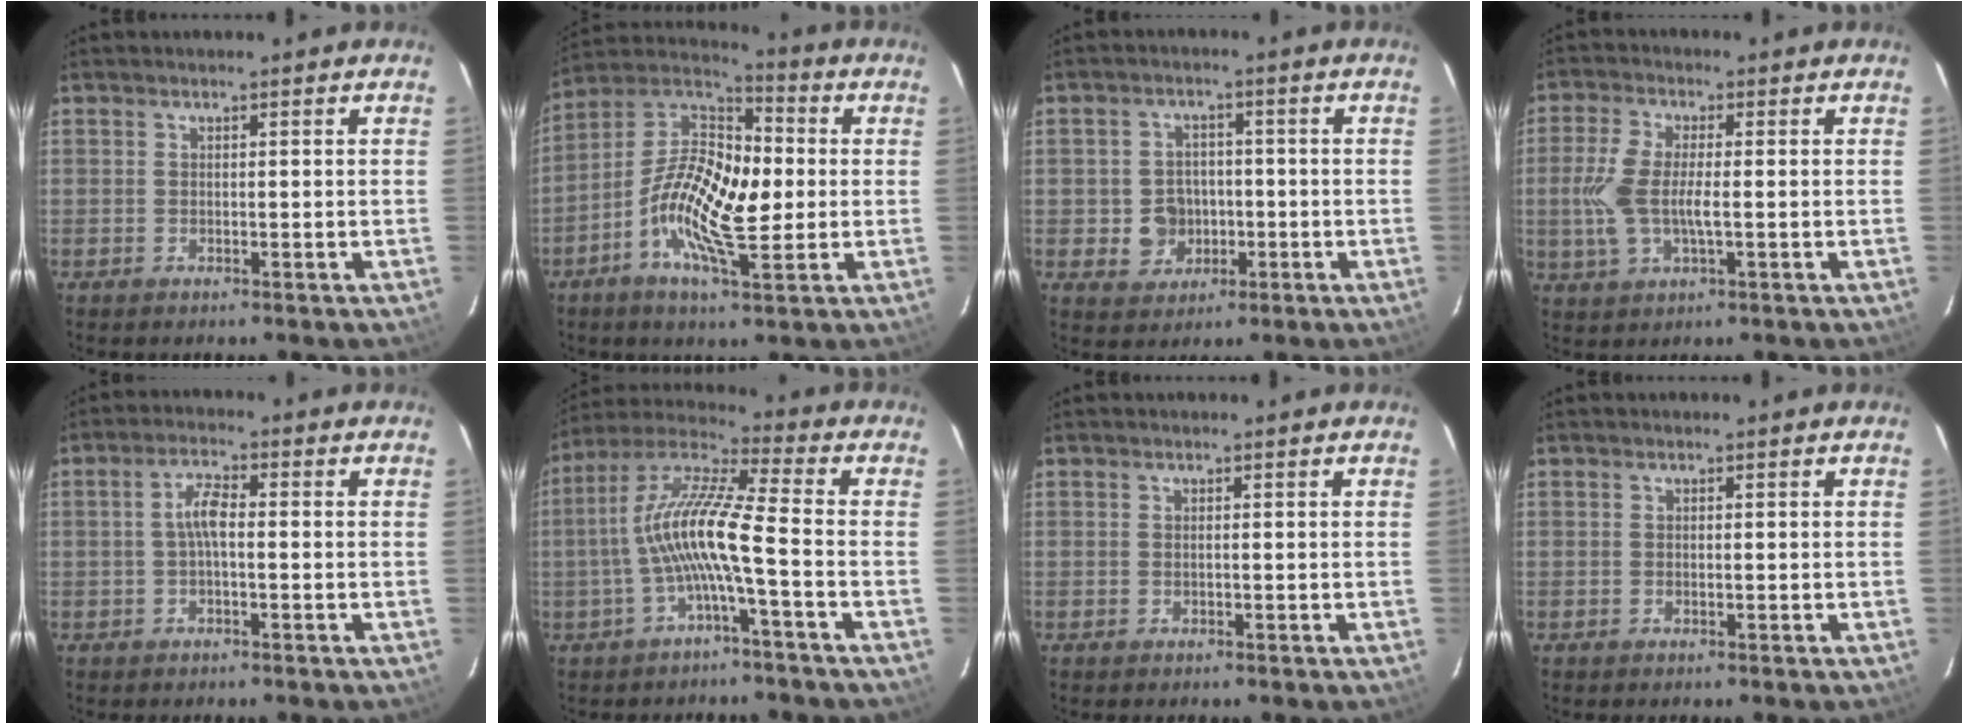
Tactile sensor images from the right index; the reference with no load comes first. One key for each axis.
{"total": 16.0, "fx": -1.9, "fy": 6.8, "fz": 14.4, "tx": -0.271, "ty": 0.011, "tz": -0.051}
{"total": 5.9, "fx": -1.3, "fy": 5.4, "fz": 1.7, "tx": -0.045, "ty": 0.015, "tz": -0.007}
{"total": 7.9, "fx": -0.8, "fy": 3.0, "fz": 7.3, "tx": -0.164, "ty": 0.001, "tz": -0.016}
{"total": 3.7, "fx": -0.4, "fy": 1.2, "fz": 3.4, "tx": -0.071, "ty": 0.013, "tz": -0.009}
{"total": 11.2, "fx": -3.0, "fy": 0.4, "fz": 10.7, "tx": -0.221, "ty": 0.015, "tz": -0.060}
{"total": 0.0}
{"total": 0.0}